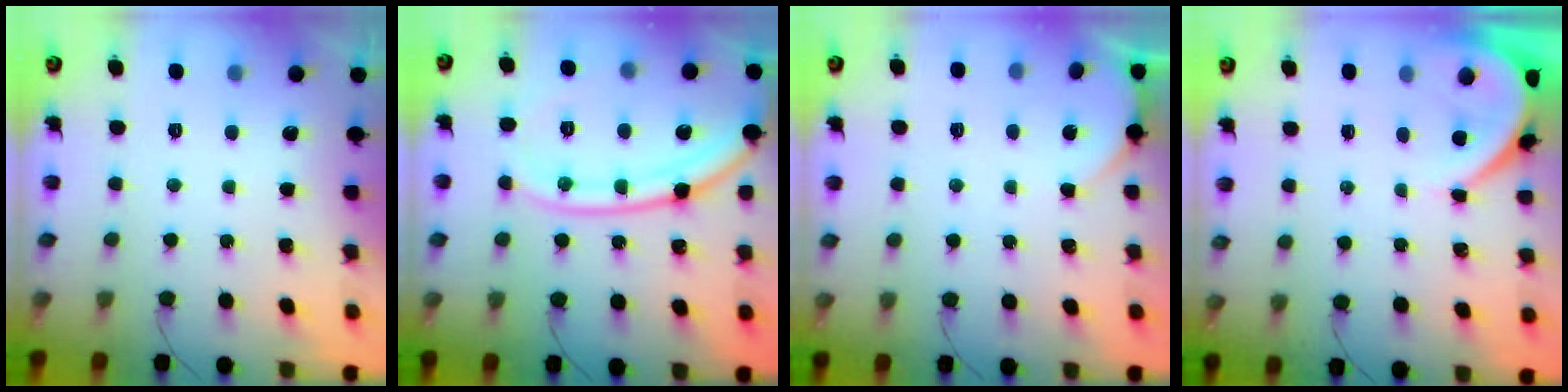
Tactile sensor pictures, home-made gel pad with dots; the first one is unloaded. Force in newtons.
{"total": 16.7, "press": 16.6, "slide": 1.9}
{"total": 1.9, "press": 1.9, "slide": 0.3}
{"total": 4.3, "press": 4.3, "slide": 0.1}